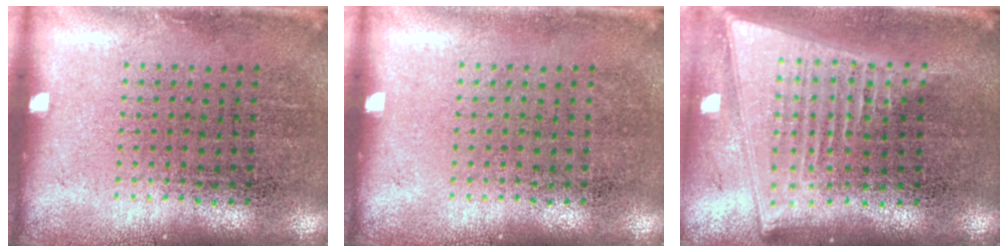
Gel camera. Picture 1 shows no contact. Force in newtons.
{"total": 0.0}
{"total": 2.1, "press": 1.7, "slide": 1.1}